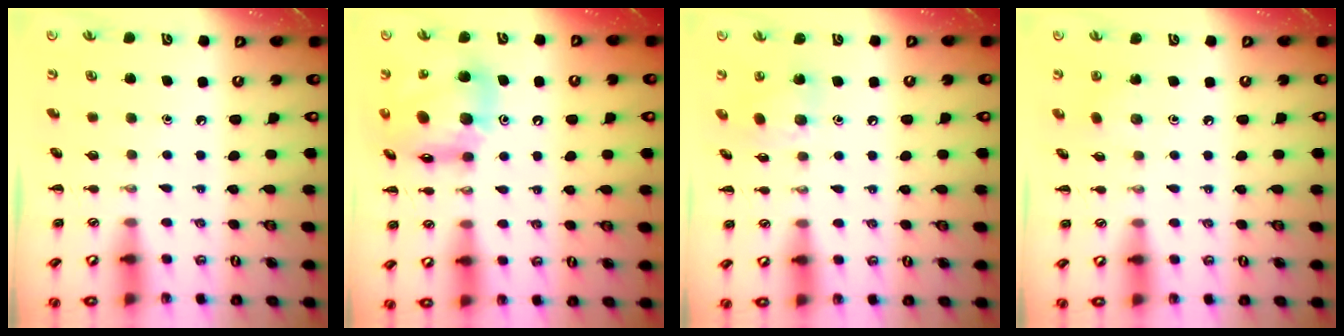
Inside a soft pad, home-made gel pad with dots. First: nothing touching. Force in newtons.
{"total": 15.7, "press": 15.3, "slide": 3.4}
{"total": 6.6, "press": 6.6, "slide": 0.7}
{"total": 2.6, "press": 2.5, "slide": 0.8}